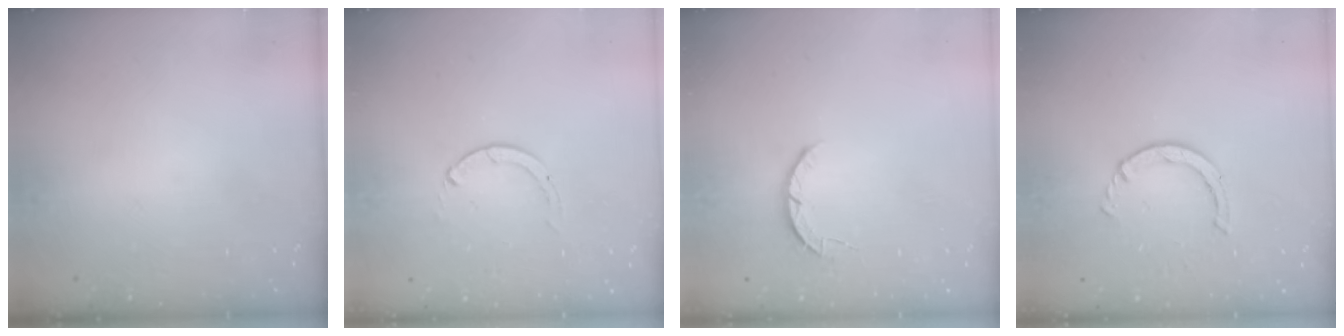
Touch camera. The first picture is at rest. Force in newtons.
{"total": 0.0}
{"total": 3.4, "press": 3.4, "slide": 0.6}
{"total": 2.2, "press": 2.2, "slide": 0.4}